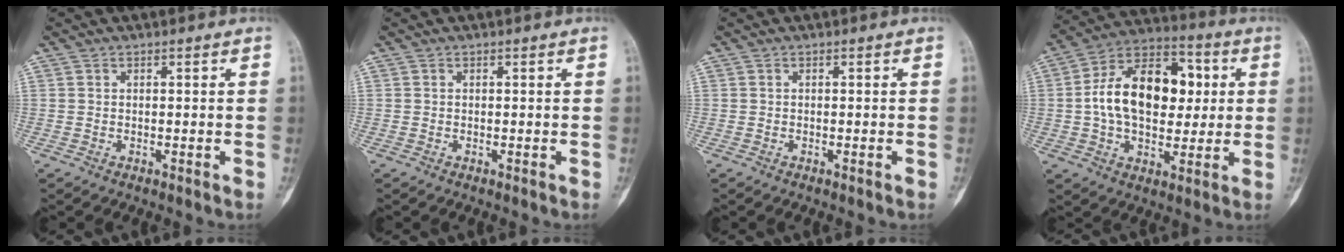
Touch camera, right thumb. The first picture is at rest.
{"total": 0.0}
{"total": 0.0}
{"total": 19.1, "force": [1.9, 12.2, 14.6], "torque": [-0.208, 0.024, 0.025]}